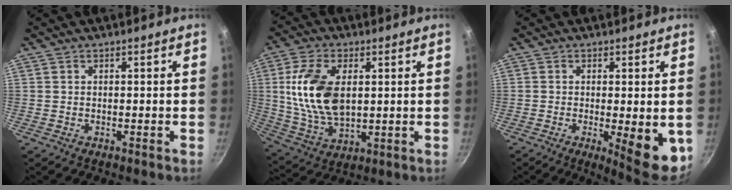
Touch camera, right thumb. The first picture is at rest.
{"total": 15.2, "force": [2.5, 8.8, 12.1], "torque": [-0.219, -0.013, 0.055]}
{"total": 10.1, "force": [-2.0, 2.8, 9.5], "torque": [-0.113, -0.009, -0.016]}